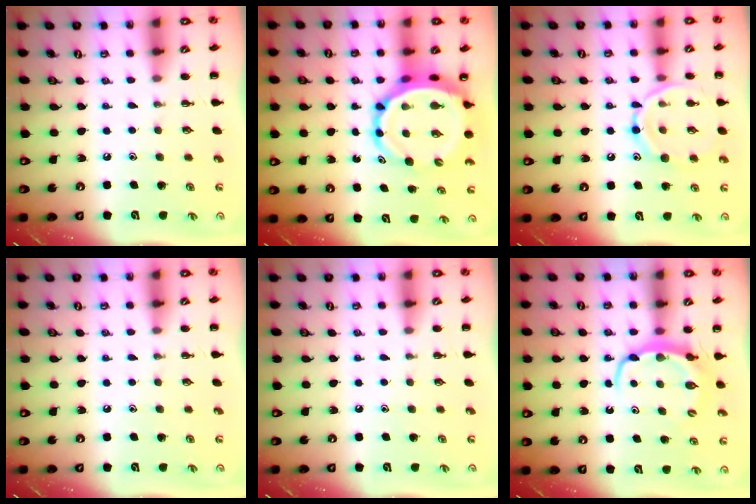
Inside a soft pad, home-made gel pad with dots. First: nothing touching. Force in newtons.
{"total": 10.5, "press": 10.1, "slide": 3.1}
{"total": 13.1, "press": 13.1, "slide": 0.8}
{"total": 0.0}
{"total": 0.0}
{"total": 5.9, "press": 5.9, "slide": 0.4}